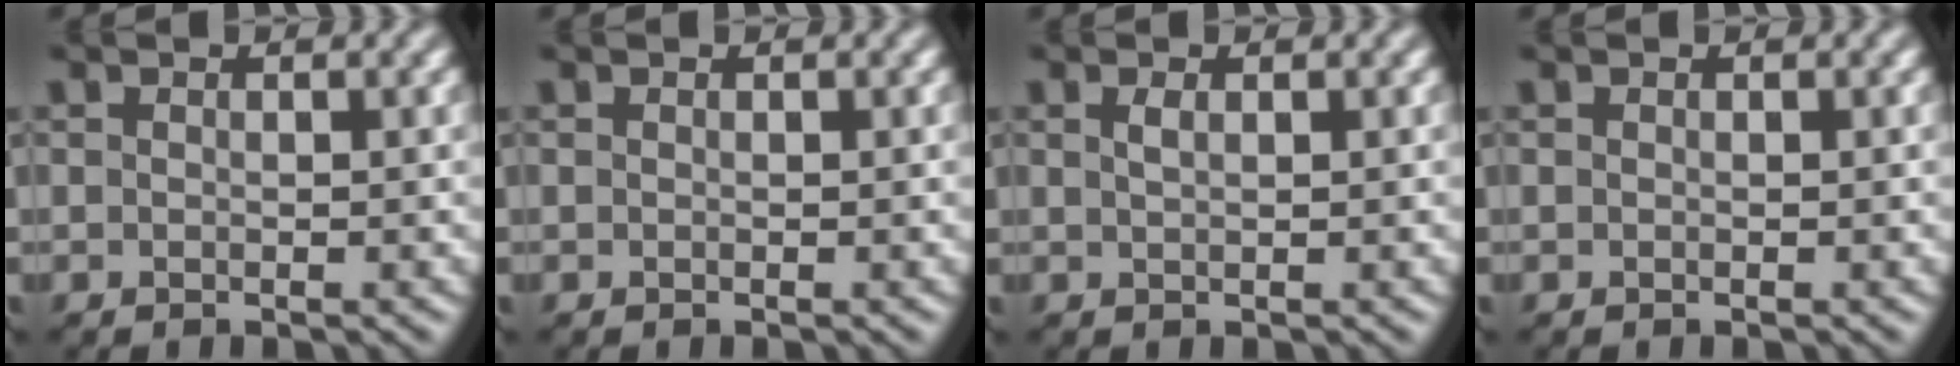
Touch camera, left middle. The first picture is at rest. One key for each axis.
{"total": 0.0}
{"total": 0.8, "fx": 0.4, "fy": 0.3, "fz": 0.6, "tx": -0.013, "ty": 0.003, "tz": 0.008}
{"total": 0.0}